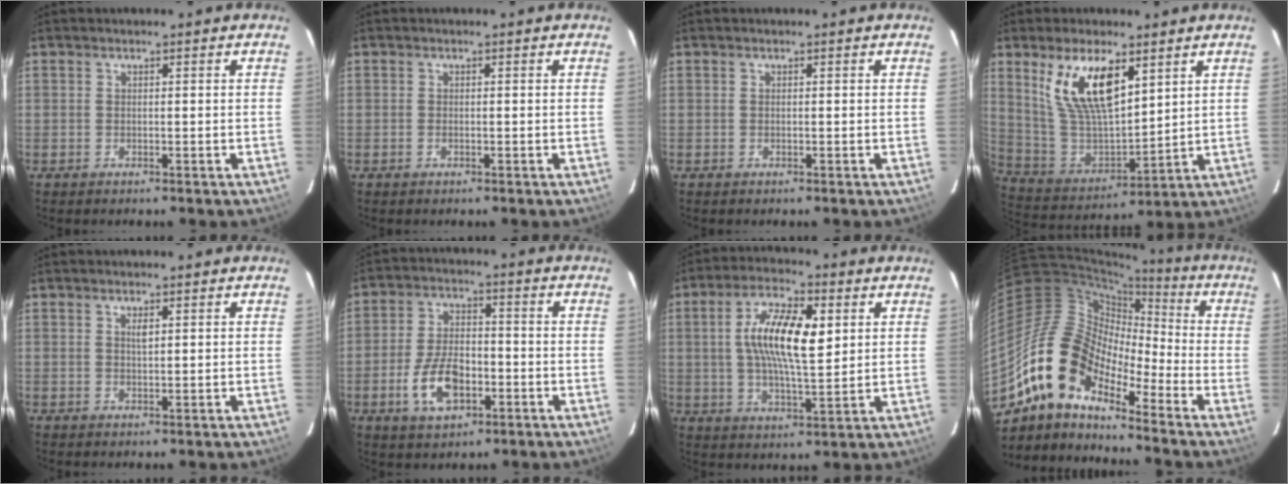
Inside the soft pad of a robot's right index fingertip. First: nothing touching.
{"total": 0.5, "force": [-0.3, 0.3, 0.3], "torque": [-0.005, -0.002, -0.005]}
{"total": 0.0}
{"total": 14.5, "force": [7.6, 5.8, 10.8], "torque": [-0.207, -0.002, 0.163]}
{"total": 1.2, "force": [0.5, 0.4, 1.0], "torque": [-0.018, 0.001, 0.010]}
{"total": 10.5, "force": [-3.9, 5.7, 7.9], "torque": [-0.163, 0.002, -0.063]}
{"total": 12.2, "force": [2.8, 3.9, 11.2], "torque": [-0.208, 0.010, 0.049]}
{"total": 14.9, "force": [-10.8, 6.3, 8.2], "torque": [-0.139, 0.005, -0.222]}